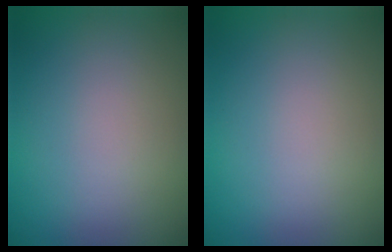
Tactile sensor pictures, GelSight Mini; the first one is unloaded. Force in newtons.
{"total": 0.0}